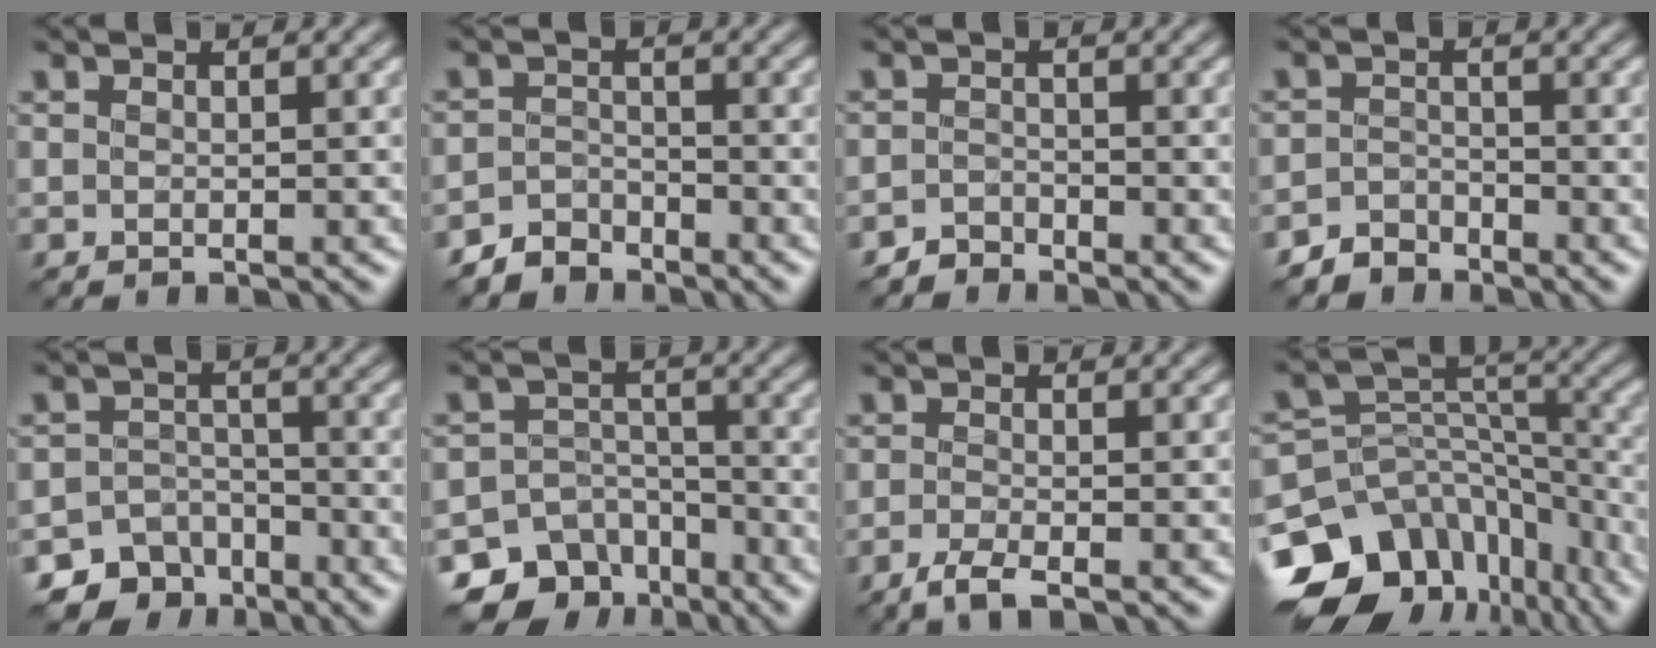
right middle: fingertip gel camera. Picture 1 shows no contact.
{"total": 2.8, "force": [-2.6, 1.1, 0.1], "torque": [0.000, 0.005, -0.058]}
{"total": 1.6, "force": [-1.6, 0.4, -0.1], "torque": [0.002, 0.007, -0.035]}
{"total": 2.5, "force": [-2.3, 1.0, 0.1], "torque": [0.001, 0.005, -0.052]}
{"total": 6.2, "force": [-4.6, 4.0, 0.9], "torque": [0.007, -0.008, -0.069]}
{"total": 9.6, "force": [-6.8, 6.5, 2.1], "torque": [-0.027, -0.005, -0.106]}
{"total": 2.1, "force": [-1.4, 0.3, 1.5], "torque": [-0.037, -0.005, -0.036]}
{"total": 15.6, "force": [-9.7, 10.7, 5.9], "torque": [-0.147, 0.000, -0.126]}